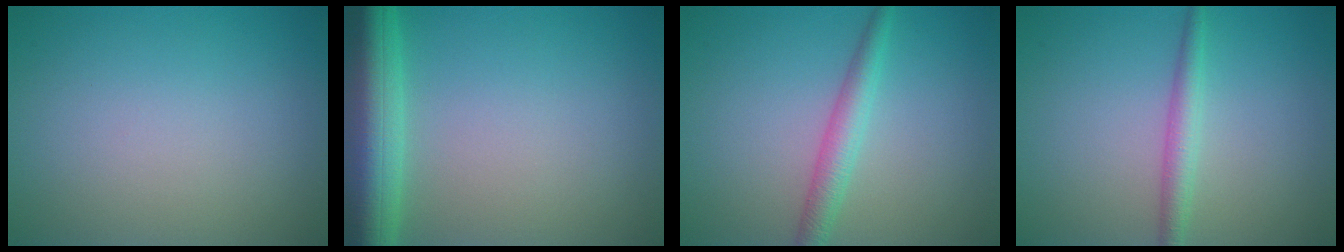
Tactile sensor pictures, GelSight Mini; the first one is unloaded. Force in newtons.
{"total": 7.5, "press": 7.5, "slide": 0.4}
{"total": 2.6, "press": 2.6, "slide": 0.0}
{"total": 2.2, "press": 2.2, "slide": 0.1}